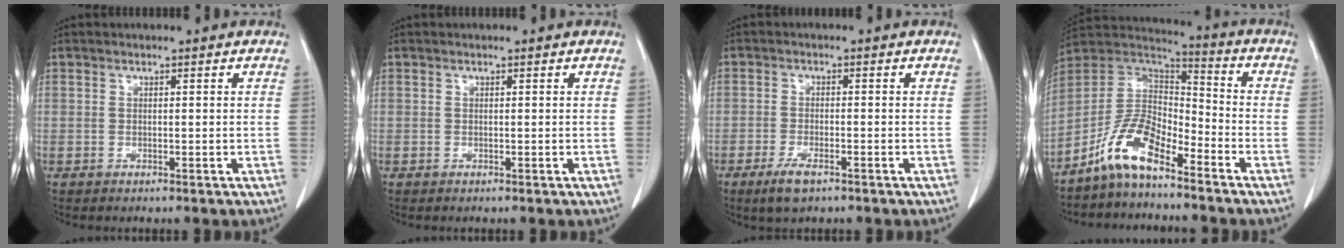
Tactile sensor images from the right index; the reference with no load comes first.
{"total": 0.0}
{"total": 4.1, "force": [-2.7, 1.1, 2.9], "torque": [-0.064, -0.005, -0.044]}
{"total": 10.5, "force": [-7.2, 3.6, 6.8], "torque": [-0.149, 0.024, -0.142]}